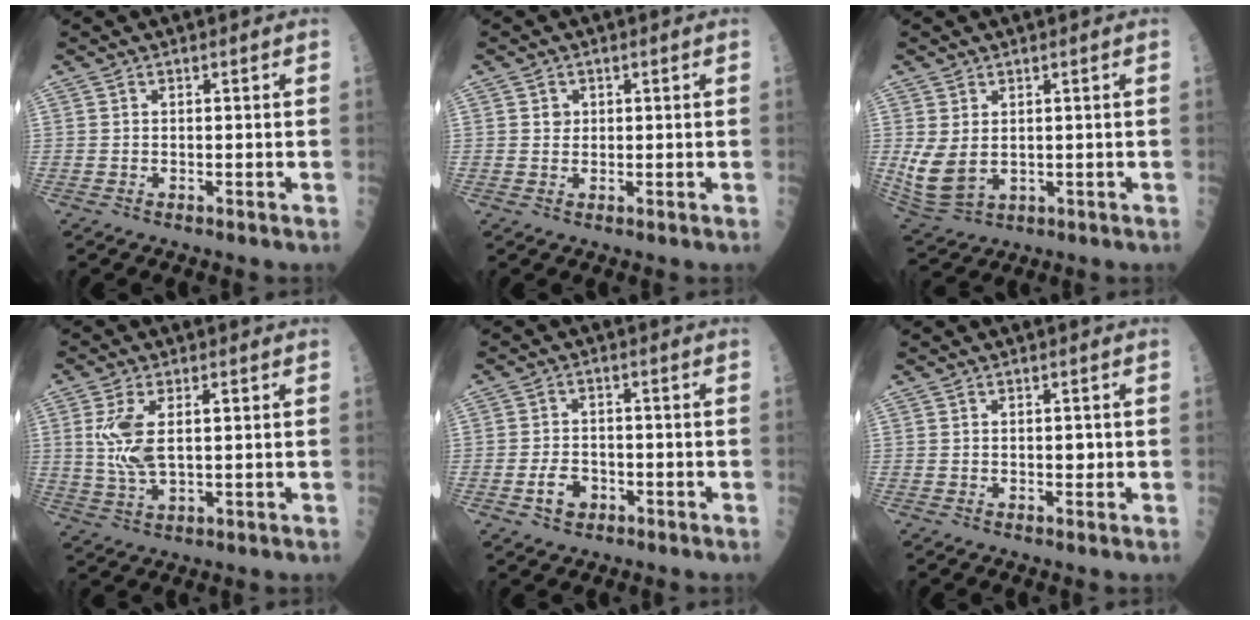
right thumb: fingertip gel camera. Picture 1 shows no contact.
{"total": 1.7, "force": [0.5, 1.5, 0.6], "torque": [0.001, -0.001, 0.009]}
{"total": 7.5, "force": [0.5, 5.1, 5.5], "torque": [-0.110, -0.009, 0.029]}
{"total": 8.5, "force": [1.5, 3.9, 7.4], "torque": [-0.157, -0.002, 0.036]}
{"total": 4.3, "force": [-1.8, 3.1, 2.3], "torque": [-0.025, 0.013, -0.030]}
{"total": 1.2, "force": [0.0, 0.8, 0.9], "torque": [-0.004, 0.001, -0.002]}